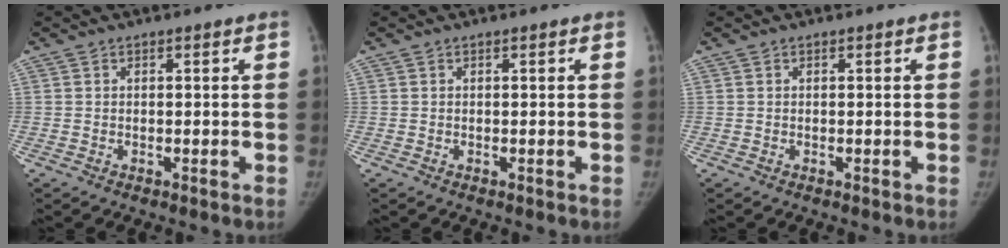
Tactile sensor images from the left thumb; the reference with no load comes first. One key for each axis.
{"total": 0.0}
{"total": 0.0}